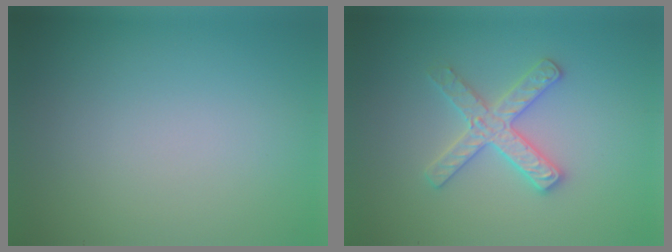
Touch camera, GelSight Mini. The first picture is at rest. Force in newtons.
{"total": 2.9, "press": 2.9, "slide": 0.5}